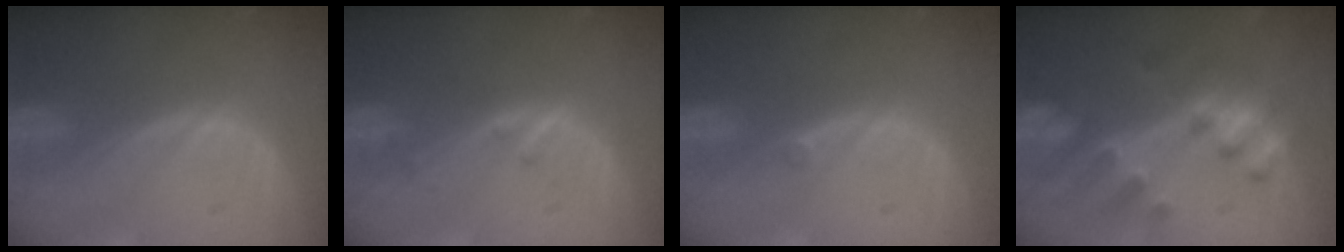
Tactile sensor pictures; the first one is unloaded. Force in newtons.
{"total": 1.4, "press": 1.4, "slide": 0.2}
{"total": 0.6, "press": 0.5, "slide": 0.3}
{"total": 7.5, "press": 7.5, "slide": 0.5}